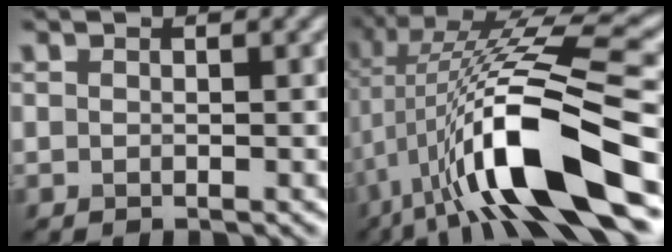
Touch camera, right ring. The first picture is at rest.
{"total": 13.2, "force": [-2.9, 3.6, 12.4], "torque": [-0.220, 0.009, -0.052]}